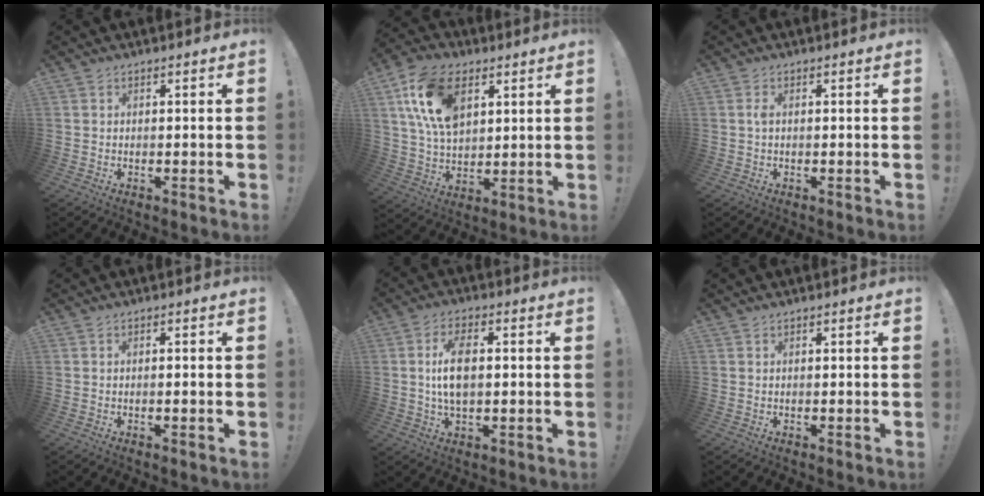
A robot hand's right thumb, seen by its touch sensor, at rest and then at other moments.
{"total": 17.5, "force": [7.1, 11.0, 11.7], "torque": [-0.219, -0.015, 0.132]}
{"total": 1.4, "force": [0.0, 0.4, 1.3], "torque": [-0.034, 0.006, 0.000]}
{"total": 1.2, "force": [-0.5, -0.1, 1.1], "torque": [-0.018, -0.001, -0.010]}
{"total": 9.0, "force": [0.6, 4.8, 7.6], "torque": [-0.141, -0.001, 0.009]}
{"total": 0.0}